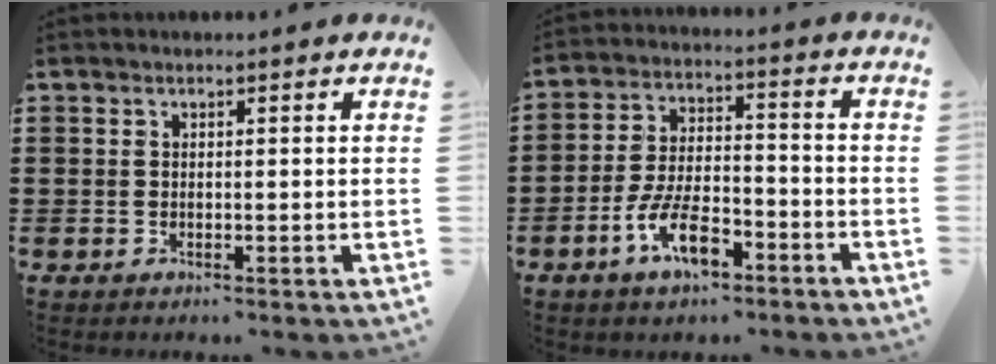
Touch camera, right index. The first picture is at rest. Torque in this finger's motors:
{"motor_torque": [2.14, 0.00, 0.93, 0.21]}